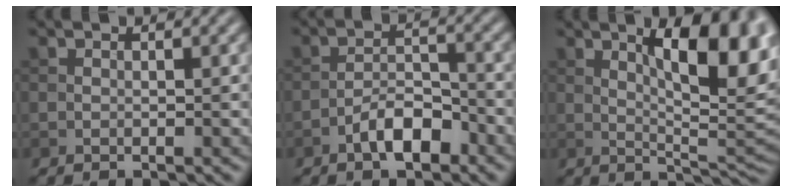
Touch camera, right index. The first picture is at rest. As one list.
[{"total": 3.9, "force": [-2.4, 1.6, 2.6], "torque": [-0.038, 0.013, -0.046]}, {"total": 10.2, "force": [3.3, 3.4, 9.1], "torque": [-0.124, 0.003, 0.053]}]